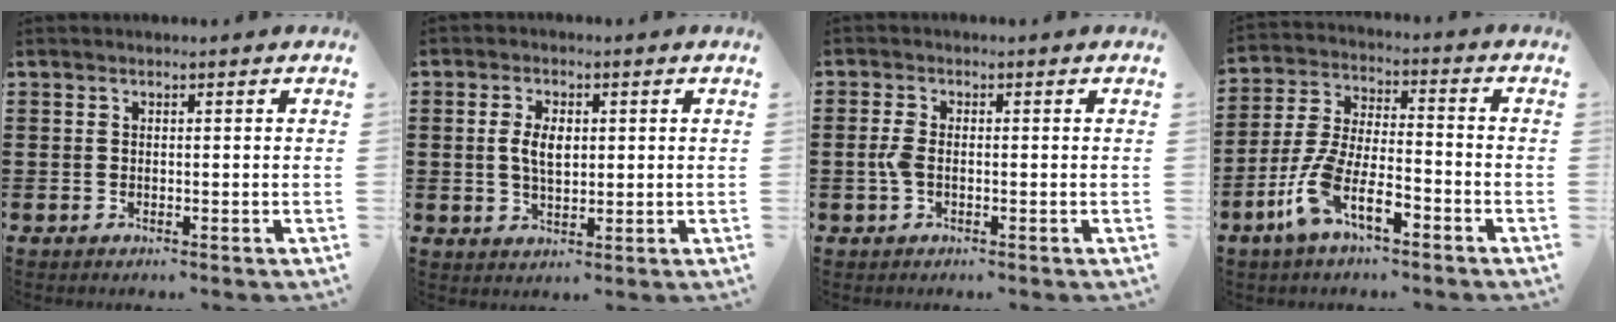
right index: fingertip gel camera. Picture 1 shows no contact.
{"total": 4.4, "force": [0.4, 2.3, 3.7], "torque": [-0.066, 0.005, 0.003]}
{"total": 2.5, "force": [-0.5, 1.2, 2.1], "torque": [-0.063, -0.006, -0.017]}
{"total": 9.0, "force": [-5.2, 2.6, 6.9], "torque": [-0.175, -0.016, -0.106]}